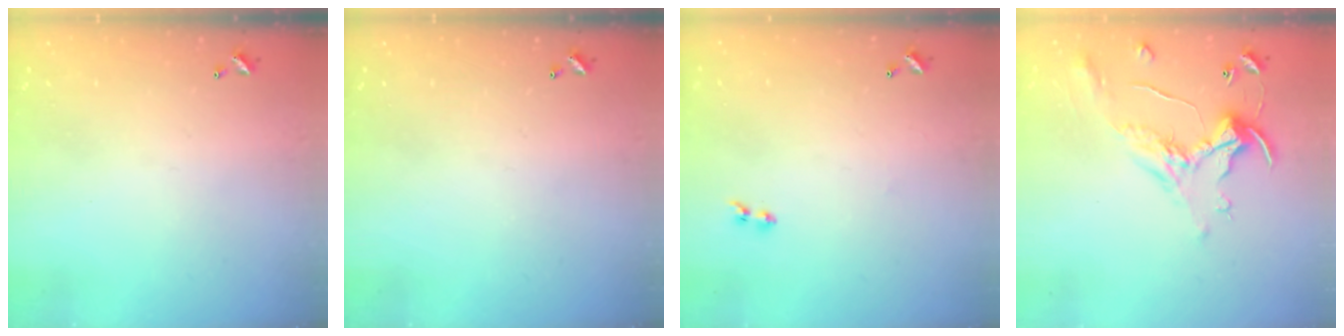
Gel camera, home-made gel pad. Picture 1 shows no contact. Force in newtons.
{"total": 0.0}
{"total": 2.0, "press": 1.7, "slide": 1.0}
{"total": 1.1, "press": 0.8, "slide": 0.9}